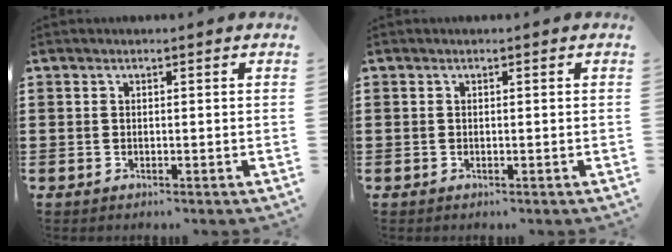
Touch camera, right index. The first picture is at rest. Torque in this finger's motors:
{"motor_torque": [-0.33, 1.81, 0.00, 0.00]}